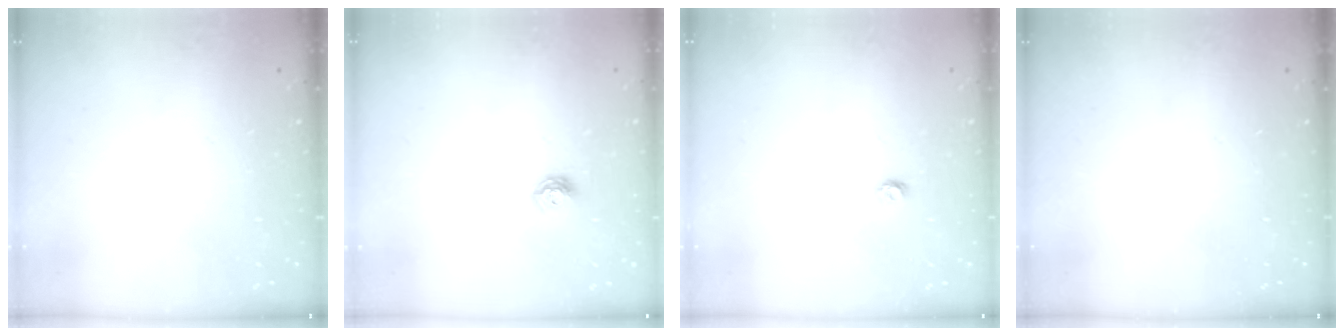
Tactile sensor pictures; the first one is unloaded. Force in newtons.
{"total": 5.2, "press": 5.2, "slide": 0.5}
{"total": 3.5, "press": 3.5, "slide": 0.3}
{"total": 0.0}